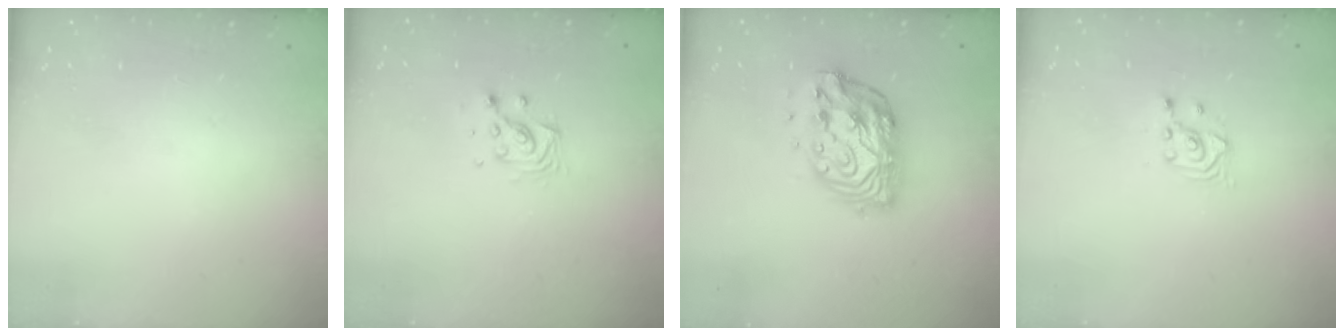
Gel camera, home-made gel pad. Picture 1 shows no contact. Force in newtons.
{"total": 6.3, "press": 6.3, "slide": 0.3}
{"total": 12.5, "press": 12.5, "slide": 1.1}
{"total": 2.7, "press": 2.7, "slide": 0.3}